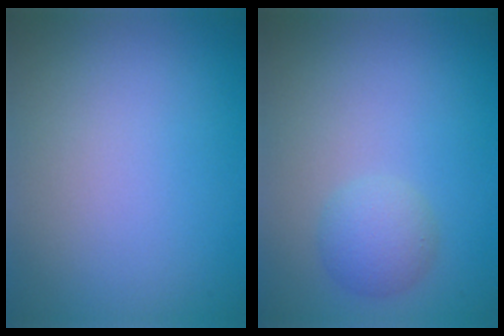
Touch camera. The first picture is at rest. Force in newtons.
{"total": 2.4, "press": 2.4, "slide": 0.2}